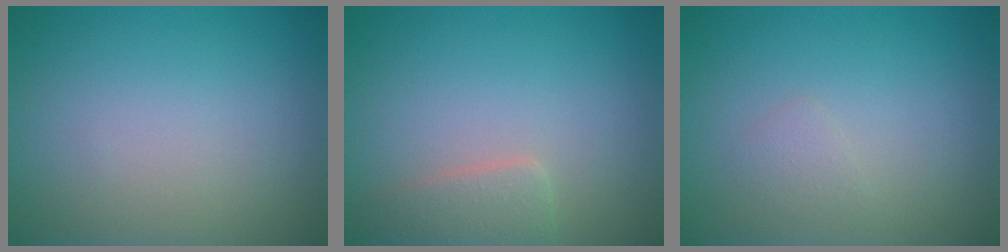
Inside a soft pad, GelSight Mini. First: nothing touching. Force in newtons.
{"total": 2.0, "press": 2.0, "slide": 0.2}
{"total": 0.9, "press": 0.9, "slide": 0.0}